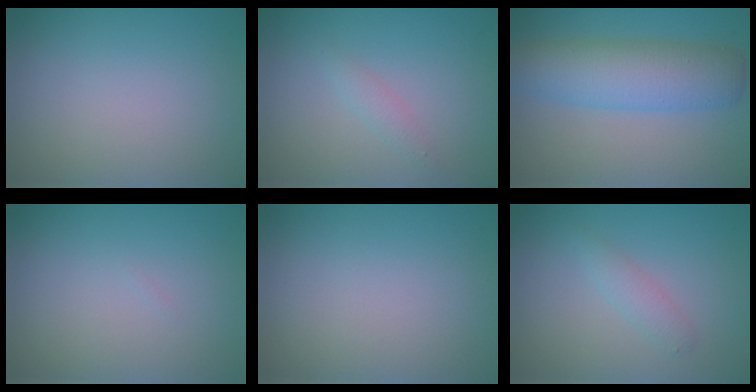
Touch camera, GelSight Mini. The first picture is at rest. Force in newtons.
{"total": 1.0, "press": 1.0, "slide": 0.0}
{"total": 6.1, "press": 6.1, "slide": 0.1}
{"total": 0.0}
{"total": 0.0}
{"total": 1.4, "press": 1.4, "slide": 0.0}